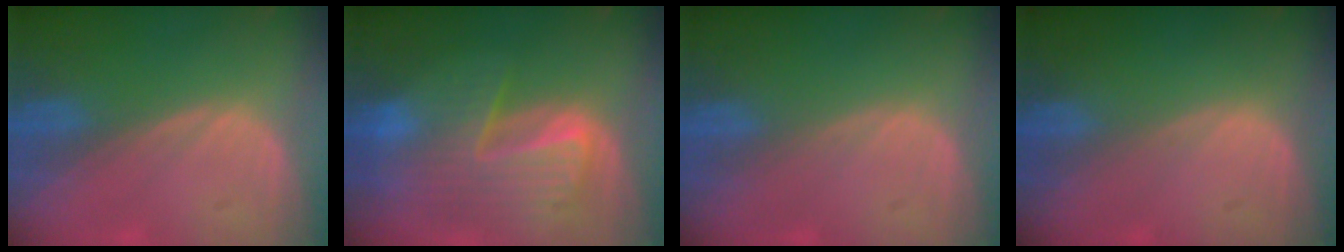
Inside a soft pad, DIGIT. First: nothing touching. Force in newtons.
{"total": 9.8, "press": 8.5, "slide": 4.9}
{"total": 0.0}
{"total": 0.0}